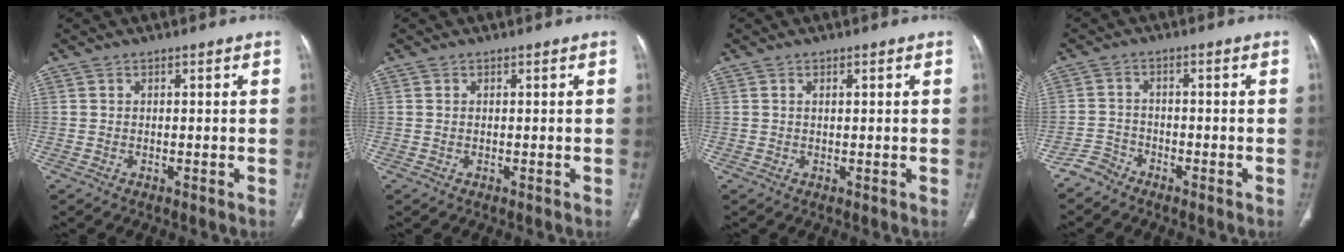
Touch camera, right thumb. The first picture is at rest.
{"total": 0.0}
{"total": 0.8, "force": [0.3, 0.3, 0.6], "torque": [-0.015, 0.004, 0.008]}
{"total": 3.0, "force": [-2.7, 1.3, -0.3], "torque": [0.010, 0.007, -0.058]}